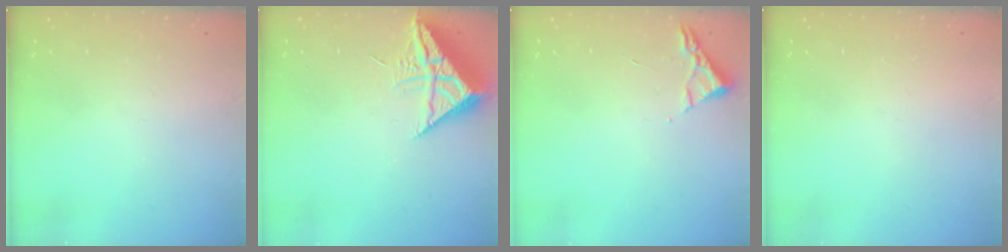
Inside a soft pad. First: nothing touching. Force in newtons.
{"total": 10.4, "press": 10.3, "slide": 1.1}
{"total": 3.0, "press": 2.9, "slide": 0.4}
{"total": 1.5, "press": 1.5, "slide": 0.1}